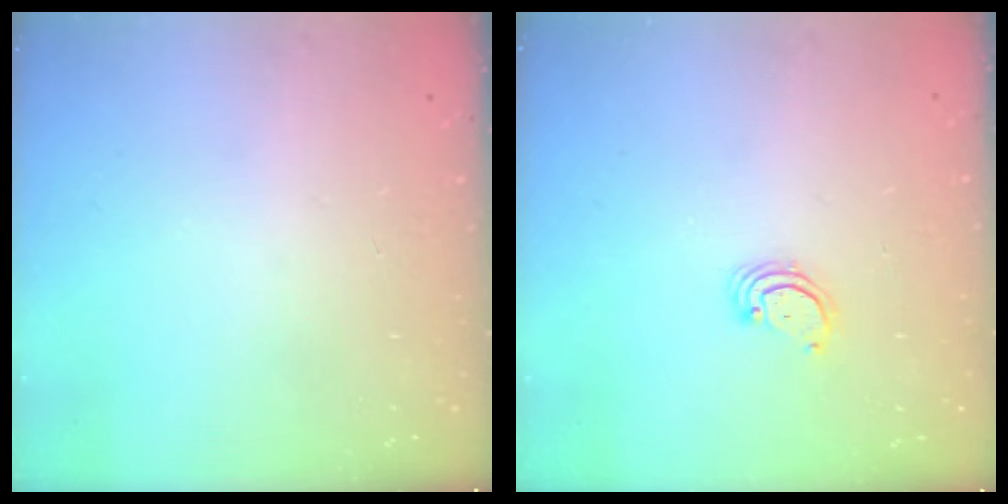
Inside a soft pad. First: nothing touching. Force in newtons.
{"total": 2.3, "press": 2.3, "slide": 0.2}